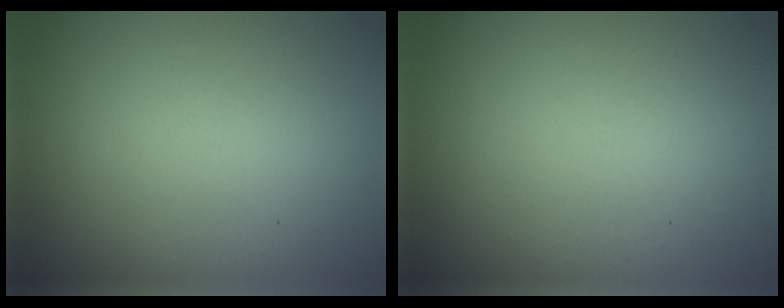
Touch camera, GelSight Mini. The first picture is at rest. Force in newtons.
{"total": 0.0}